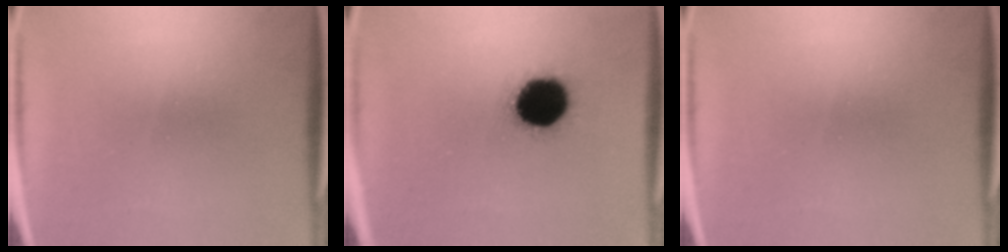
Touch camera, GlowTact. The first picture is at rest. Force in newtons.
{"total": 16.6}
{"total": 0.0}